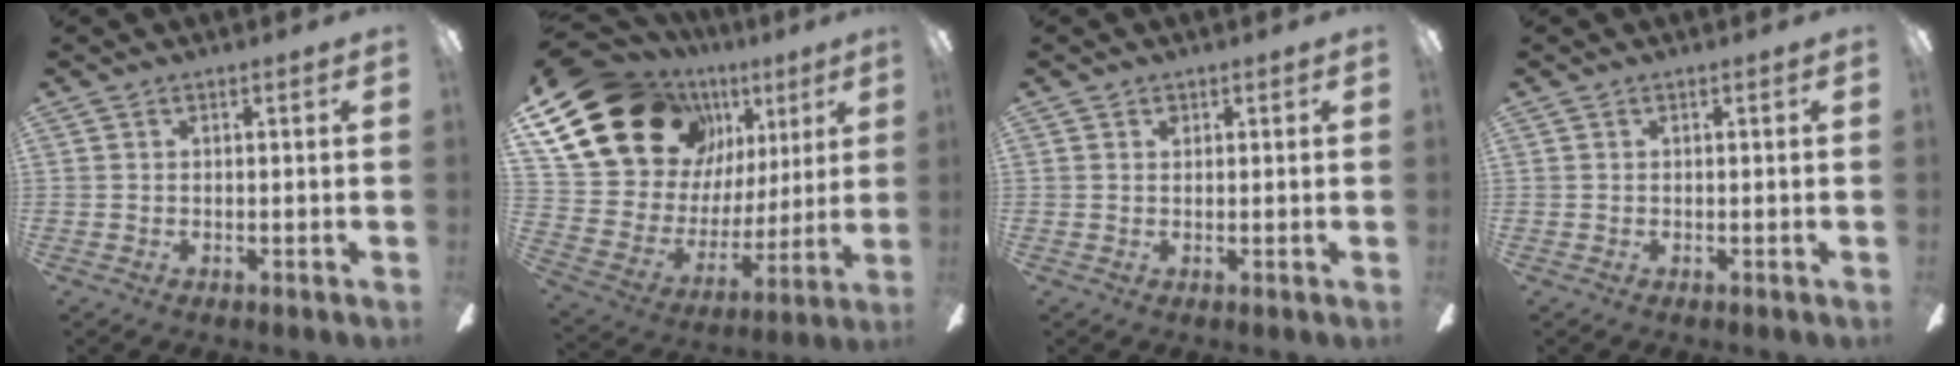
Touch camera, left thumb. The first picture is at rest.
{"total": 23.2, "force": [12.9, 15.5, 11.5], "torque": [-0.233, -0.068, 0.254]}
{"total": 0.9, "force": [0.6, 0.6, 0.3], "torque": [0.001, -0.003, 0.009]}
{"total": 0.0}